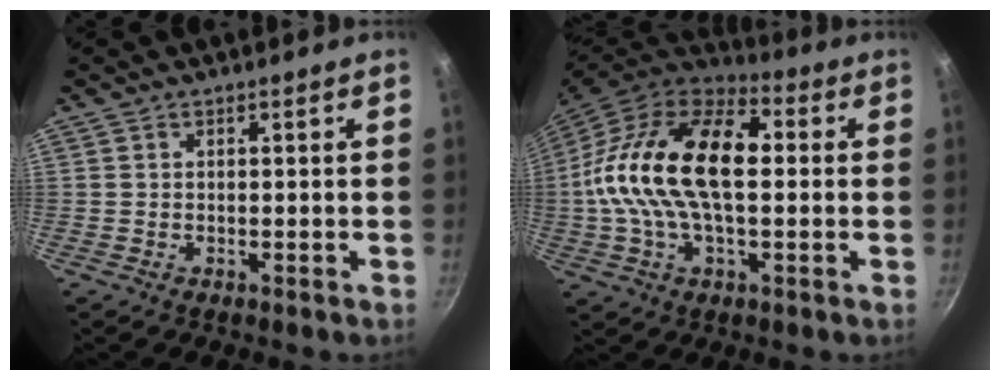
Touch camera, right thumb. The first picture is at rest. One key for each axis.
{"total": 23.4, "fx": 1.8, "fy": 12.8, "fz": 19.5, "tx": -0.350, "ty": 0.029, "tz": 0.013}